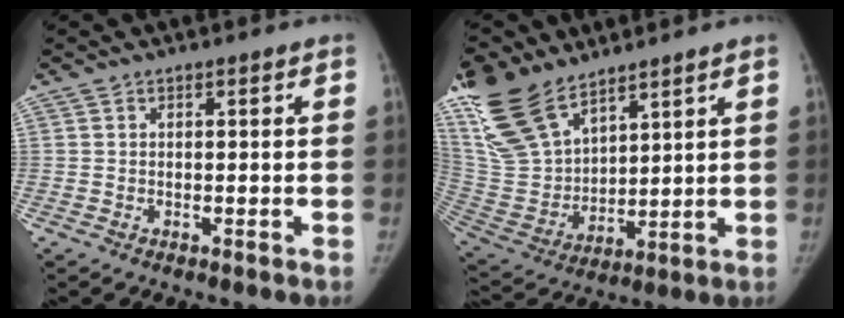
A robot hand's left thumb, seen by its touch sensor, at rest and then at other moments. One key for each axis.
{"total": 19.7, "fx": 13.4, "fy": 9.8, "fz": 10.6, "tx": -0.211, "ty": -0.042, "tz": 0.270}